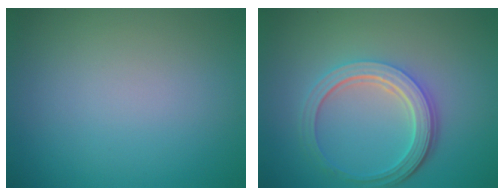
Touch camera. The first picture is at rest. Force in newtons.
{"total": 5.1, "press": 3.8, "slide": 3.3}